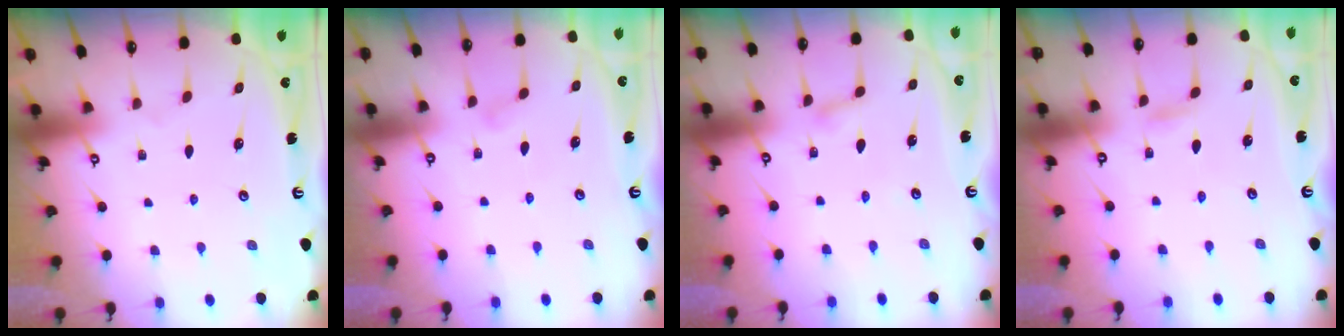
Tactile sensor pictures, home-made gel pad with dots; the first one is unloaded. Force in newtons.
{"total": 4.0, "press": 3.9, "slide": 0.4}
{"total": 1.7, "press": 1.7, "slide": 0.2}
{"total": 2.8, "press": 2.7, "slide": 0.3}